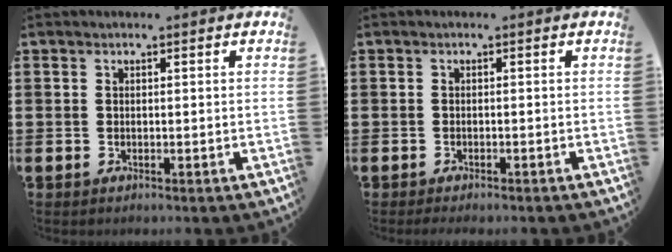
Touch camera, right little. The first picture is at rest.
{"total": 0.6, "force": [-0.5, 0.1, 0.3], "torque": [-0.005, -0.002, -0.010]}